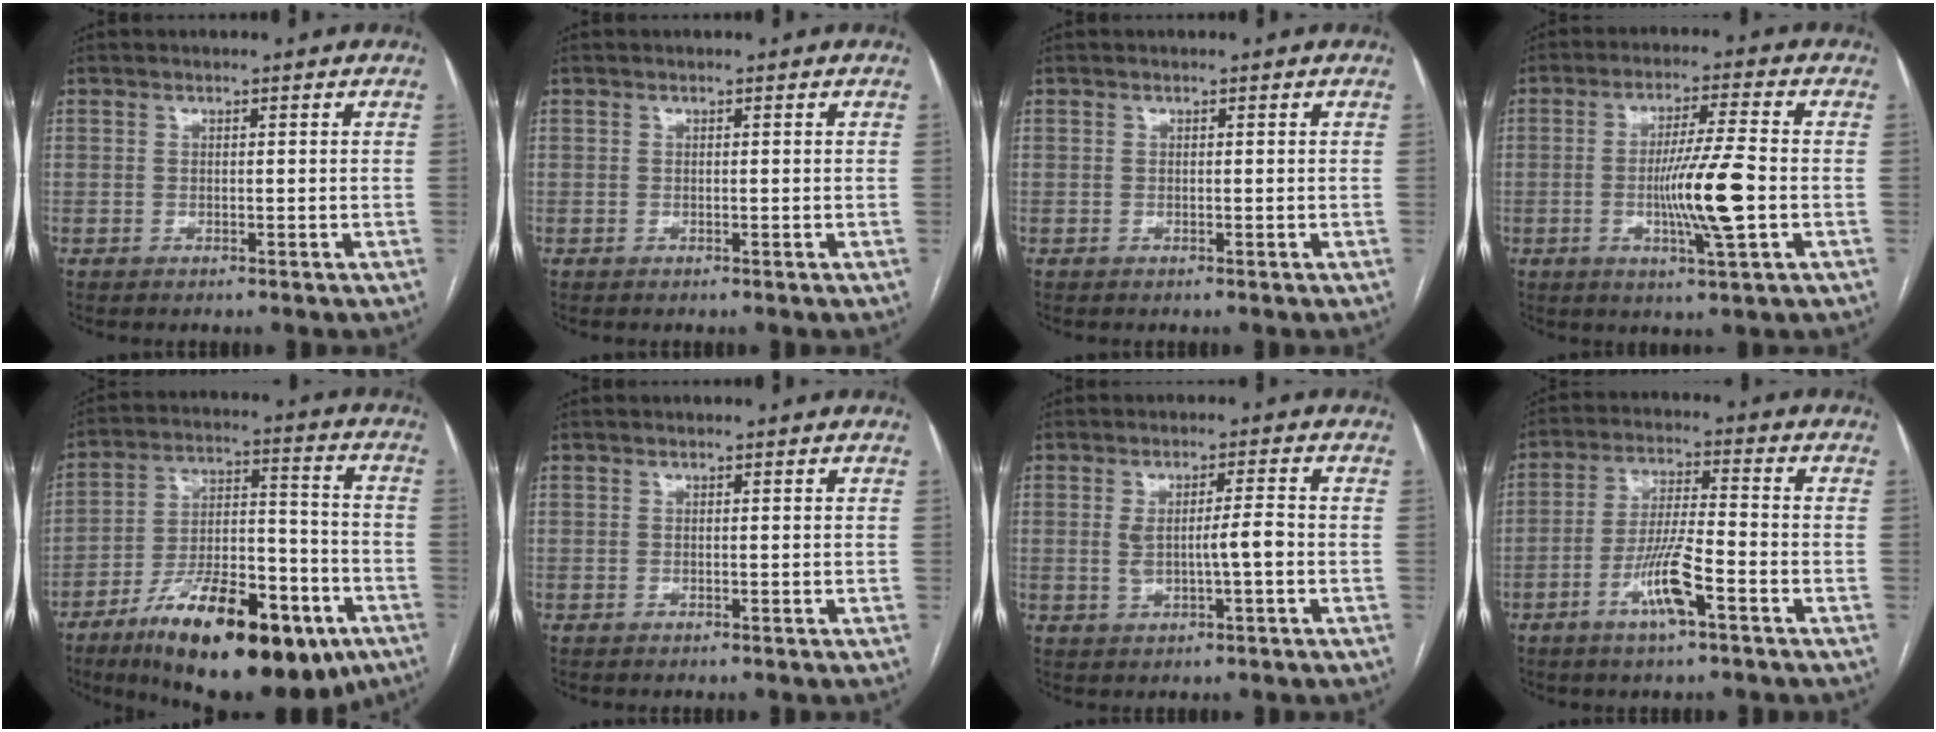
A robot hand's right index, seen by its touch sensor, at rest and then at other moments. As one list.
[{"total": 0.0}, {"total": 0.0}, {"total": 9.8, "force": [-1.8, -0.3, 9.6], "torque": [-0.175, -0.009, -0.034]}, {"total": 23.4, "force": [-13.6, 8.5, 17.0], "torque": [-0.244, 0.024, -0.211]}, {"total": 0.0}, {"total": 5.0, "force": [-0.5, 0.8, 4.9], "torque": [-0.087, 0.007, 0.000]}, {"total": 8.8, "force": [-4.2, 1.0, 7.7], "torque": [-0.150, -0.002, -0.076]}]